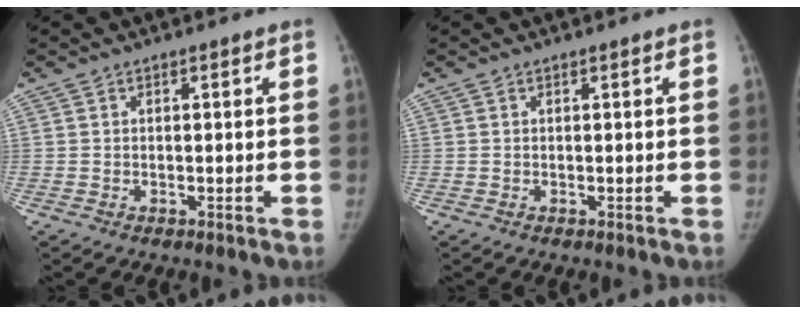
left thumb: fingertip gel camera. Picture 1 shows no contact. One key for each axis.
{"total": 0.0}